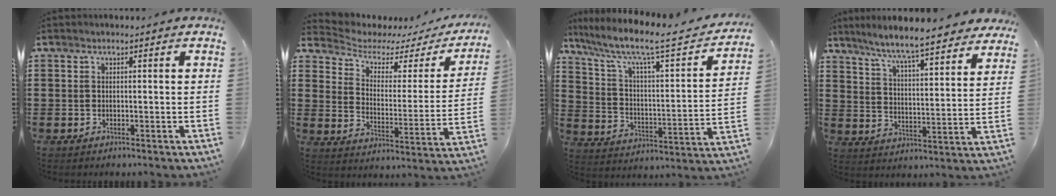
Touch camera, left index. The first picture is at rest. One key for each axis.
{"total": 3.5, "fx": 2.6, "fy": 1.9, "fz": 1.4, "tx": -0.050, "ty": -0.017, "tz": 0.036}
{"total": 8.2, "fx": 6.0, "fy": 1.0, "fz": 5.5, "tx": -0.131, "ty": -0.044, "tz": 0.090}
{"total": 6.9, "fx": 6.3, "fy": -0.2, "fz": 2.8, "tx": -0.083, "ty": -0.040, "tz": 0.104}